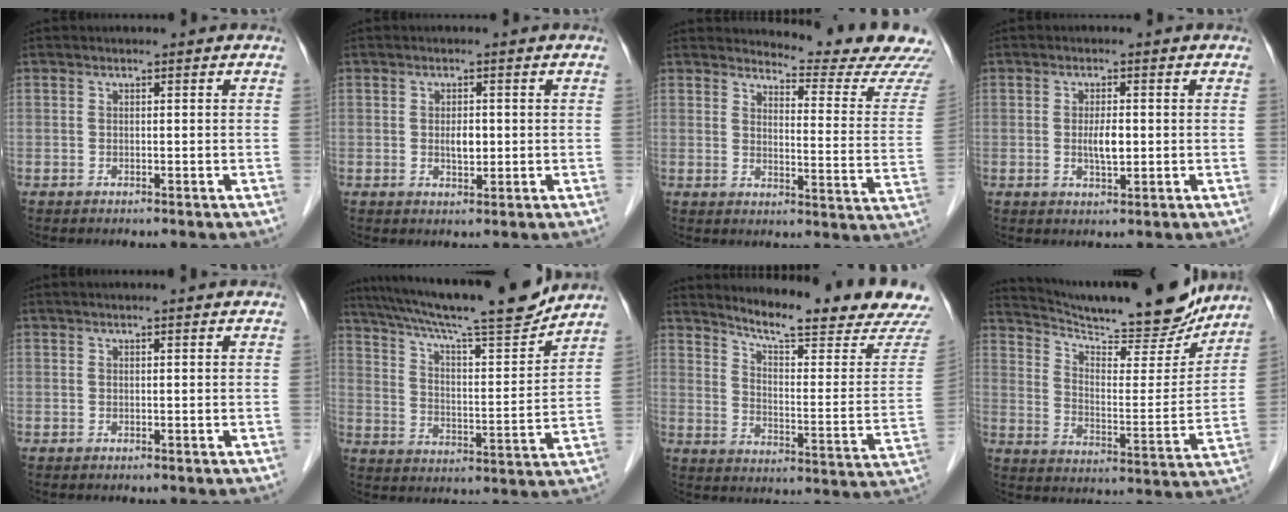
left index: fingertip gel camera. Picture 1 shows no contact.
{"total": 2.2, "force": [-0.1, 1.1, 1.9], "torque": [-0.035, -0.004, -0.001]}
{"total": 14.6, "force": [14.4, -0.8, 2.2], "torque": [-0.024, -0.121, 0.153]}
{"total": 3.0, "force": [-0.2, 0.8, 2.9], "torque": [-0.054, -0.005, -0.002]}
{"total": 2.6, "force": [2.2, -0.1, 1.4], "torque": [-0.015, 0.021, 0.028]}
{"total": 20.1, "force": [17.8, 0.7, 9.2], "torque": [-0.159, -0.011, 0.271]}
{"total": 19.0, "force": [17.5, -0.7, 7.5], "torque": [-0.117, -0.086, 0.232]}
{"total": 22.5, "force": [20.5, 2.8, 8.8], "torque": [-0.145, -0.036, 0.291]}